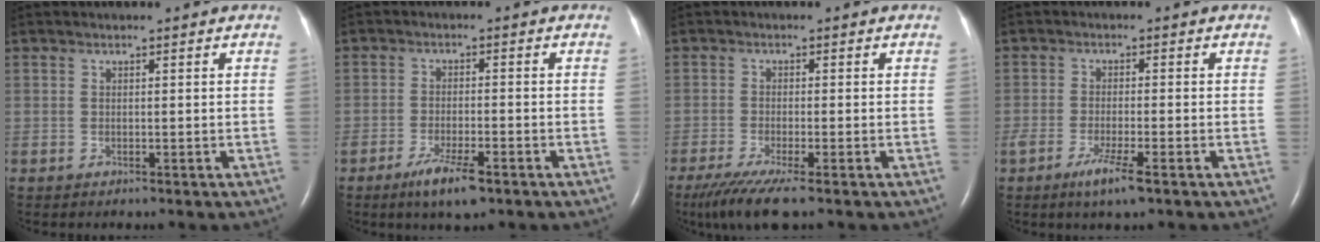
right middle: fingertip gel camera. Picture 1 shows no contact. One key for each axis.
{"total": 5.7, "fx": -3.6, "fy": 0.9, "fz": 4.3, "tx": -0.088, "ty": -0.010, "tz": -0.060}
{"total": 7.0, "fx": -4.9, "fy": 0.4, "fz": 4.9, "tx": -0.087, "ty": -0.019, "tz": -0.084}
{"total": 4.5, "fx": -2.7, "fy": 0.1, "fz": 3.6, "tx": -0.072, "ty": -0.011, "tz": -0.049}